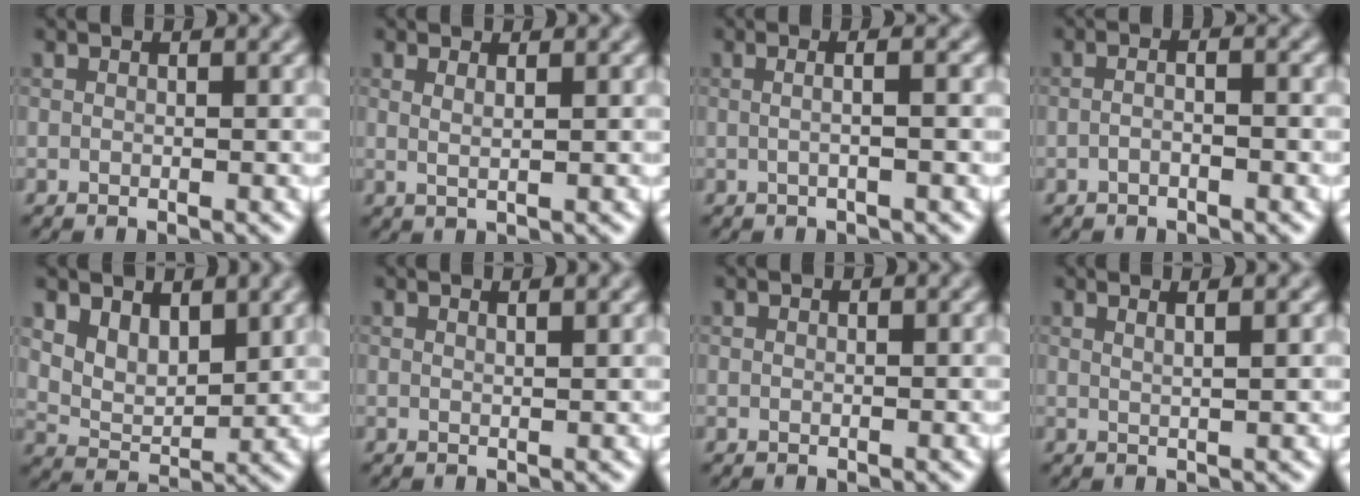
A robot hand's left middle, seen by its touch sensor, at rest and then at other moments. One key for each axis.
{"total": 1.4, "fx": 0.6, "fy": 0.5, "fz": 1.2, "tx": -0.014, "ty": -0.003, "tz": 0.003}
{"total": 3.5, "fx": 0.6, "fy": 1.6, "fz": 3.0, "tx": -0.012, "ty": 0.011, "tz": -0.021}
{"total": 1.7, "fx": -0.6, "fy": 0.5, "fz": 1.5, "tx": -0.016, "ty": -0.003, "tz": -0.021}
{"total": 3.8, "fx": 2.4, "fy": 2.2, "fz": 2.0, "tx": -0.043, "ty": -0.013, "tz": 0.044}
{"total": 1.9, "fx": 1.2, "fy": 0.7, "fz": 1.2, "tx": -0.005, "ty": 0.004, "tz": 0.000}
{"total": 0.0}
{"total": 2.7, "fx": 1.4, "fy": 1.1, "fz": 2.1, "tx": -0.010, "ty": 0.008, "tz": -0.008}